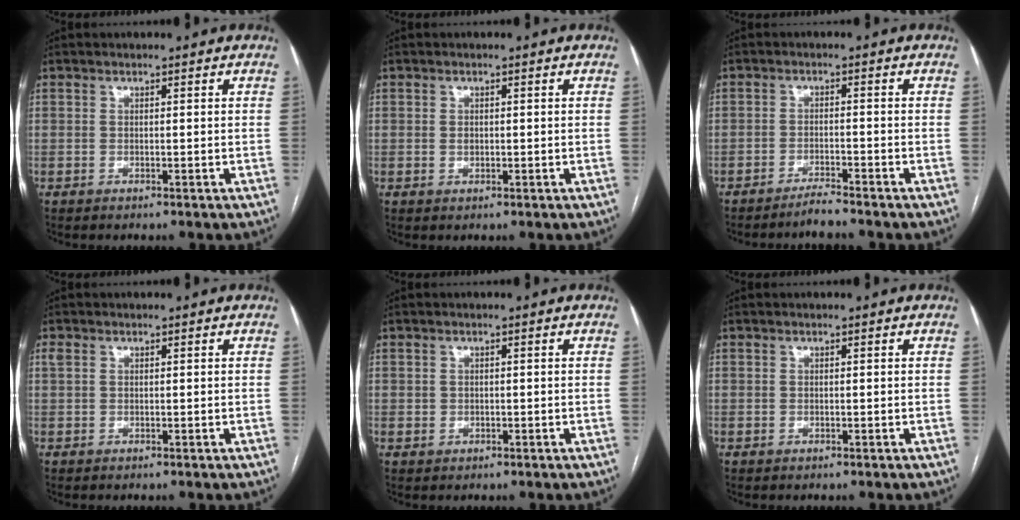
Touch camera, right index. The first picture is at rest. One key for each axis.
{"total": 0.9, "fx": 0.0, "fy": 0.7, "fz": 0.6, "tx": -0.010, "ty": 0.000, "tz": 0.001}
{"total": 2.9, "fx": -2.8, "fy": -0.7, "fz": 0.7, "tx": -0.015, "ty": -0.011, "tz": -0.049}
{"total": 1.1, "fx": 0.5, "fy": 0.7, "fz": 0.7, "tx": -0.021, "ty": 0.017, "tz": 0.014}
{"total": 1.0, "fx": 0.0, "fy": 1.0, "fz": 0.3, "tx": -0.004, "ty": 0.002, "tz": 0.005}
{"total": 0.0}